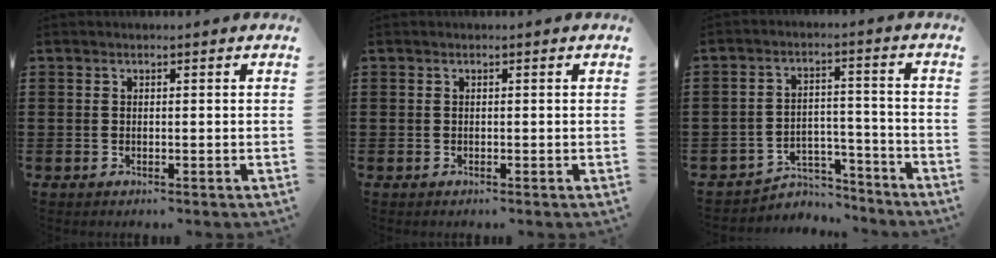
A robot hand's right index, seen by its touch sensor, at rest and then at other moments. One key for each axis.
{"total": 0.0}
{"total": 4.5, "fx": -4.0, "fy": 1.8, "fz": 0.7, "tx": -0.018, "ty": 0.011, "tz": -0.082}